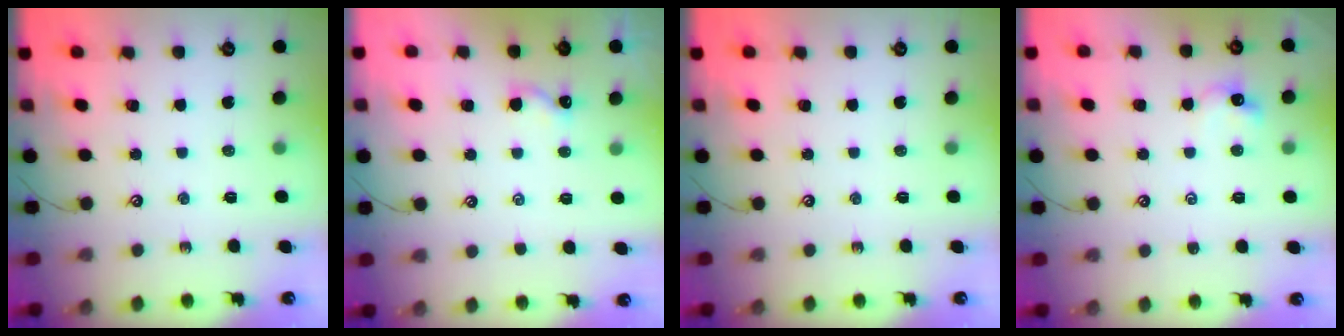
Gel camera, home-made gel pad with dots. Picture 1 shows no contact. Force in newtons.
{"total": 3.6, "press": 3.6, "slide": 0.2}
{"total": 0.0}
{"total": 1.7, "press": 1.7, "slide": 0.3}